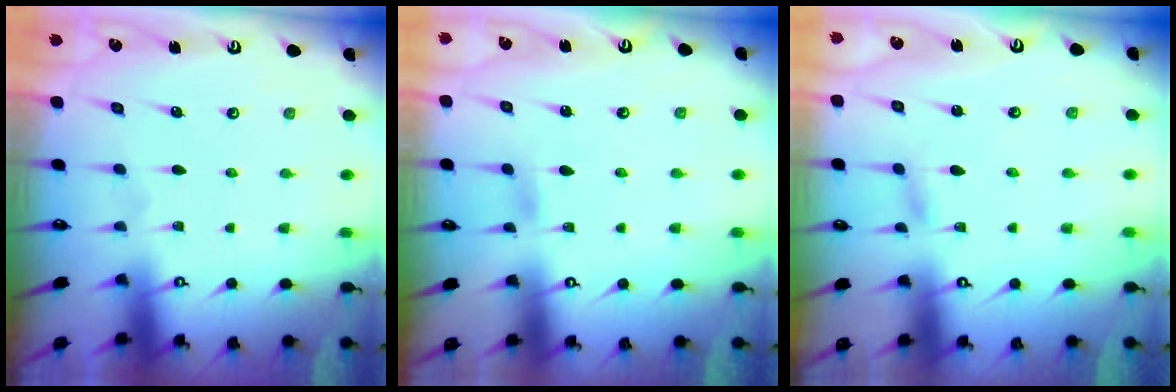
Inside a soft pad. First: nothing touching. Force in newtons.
{"total": 2.6, "press": 2.5, "slide": 0.3}
{"total": 1.1, "press": 1.1, "slide": 0.1}